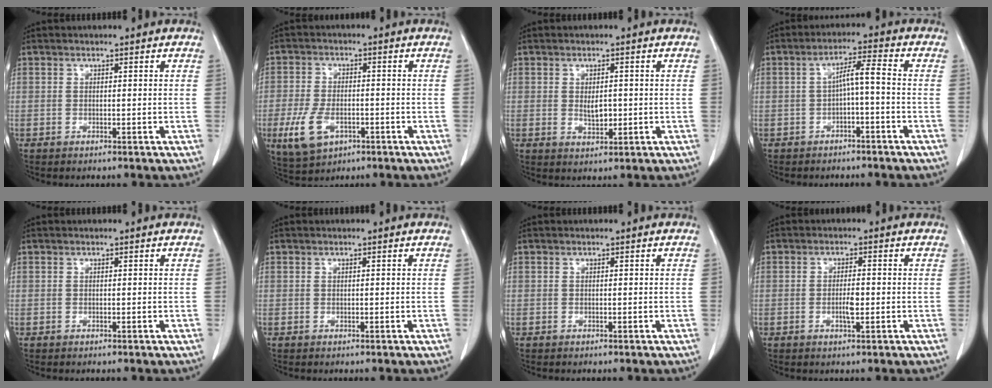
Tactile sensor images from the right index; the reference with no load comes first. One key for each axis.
{"total": 7.5, "fx": -2.9, "fy": 4.3, "fz": 5.5, "tx": -0.119, "ty": -0.004, "tz": -0.043}
{"total": 2.9, "fx": 0.1, "fy": 1.4, "fz": 2.6, "tx": -0.047, "ty": -0.004, "tz": 0.006}
{"total": 4.3, "fx": -0.8, "fy": 0.4, "fz": 4.2, "tx": -0.071, "ty": 0.019, "tz": -0.011}
{"total": 0.0}
{"total": 0.0}
{"total": 0.0}
{"total": 2.7, "fx": -0.5, "fy": 0.5, "fz": 2.6, "tx": -0.050, "ty": 0.000, "tz": -0.008}